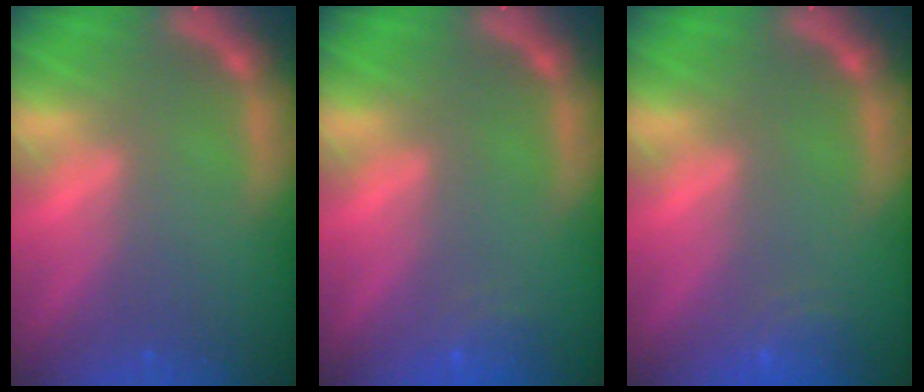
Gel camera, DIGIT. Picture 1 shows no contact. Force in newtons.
{"total": 1.9}
{"total": 2.5}